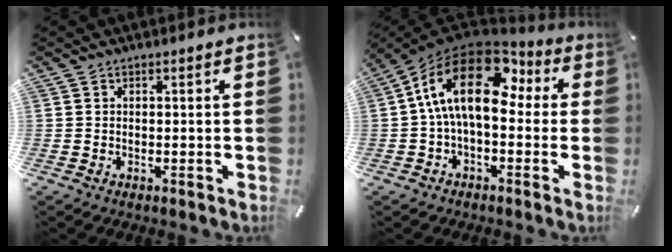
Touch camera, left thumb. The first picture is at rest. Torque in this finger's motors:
{"motor_torque": [0.39, 1.48, 1.68, -1.09, 0.82]}